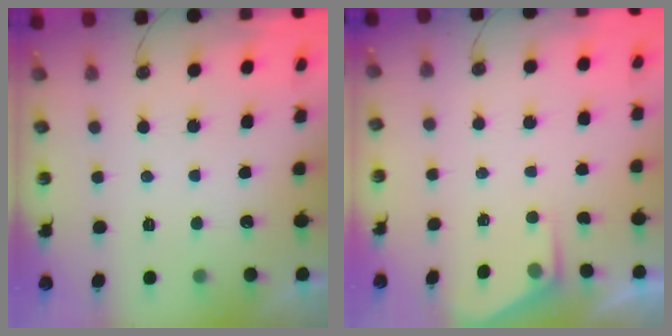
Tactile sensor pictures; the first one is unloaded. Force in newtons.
{"total": 1.5, "press": 1.4, "slide": 0.2}